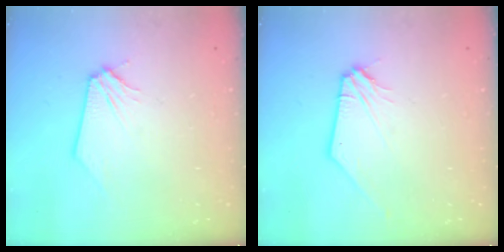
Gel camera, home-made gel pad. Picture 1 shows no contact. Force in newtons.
{"total": 1.9, "press": 1.9, "slide": 0.3}